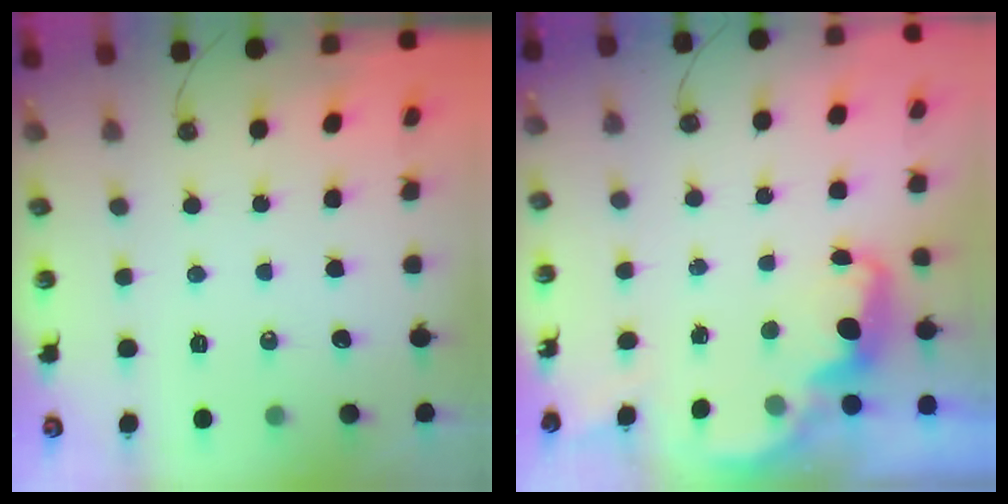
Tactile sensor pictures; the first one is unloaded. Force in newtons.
{"total": 2.5, "press": 2.4, "slide": 0.6}